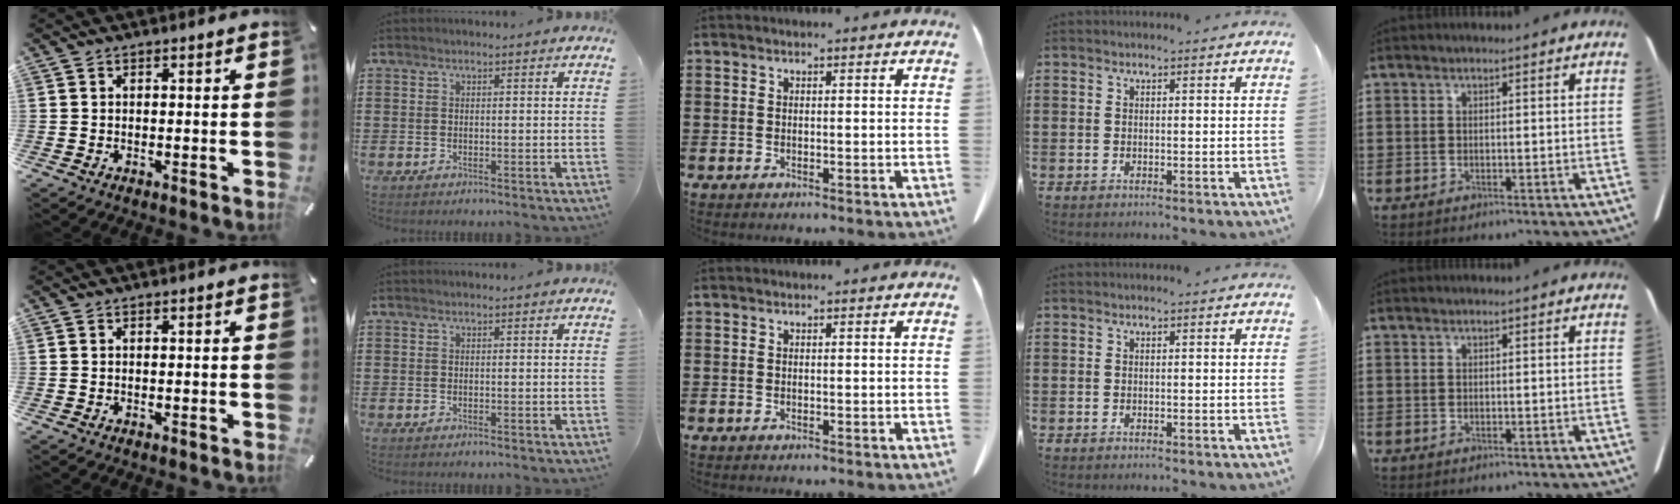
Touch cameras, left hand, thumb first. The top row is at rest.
{}